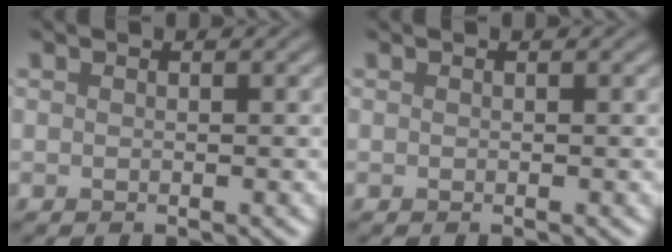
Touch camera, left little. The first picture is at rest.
{"total": 0.0}